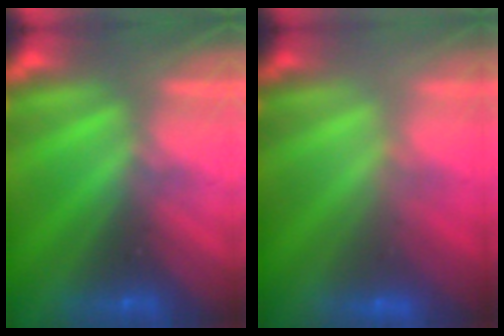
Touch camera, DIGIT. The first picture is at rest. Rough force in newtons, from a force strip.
{"total": 2.4}